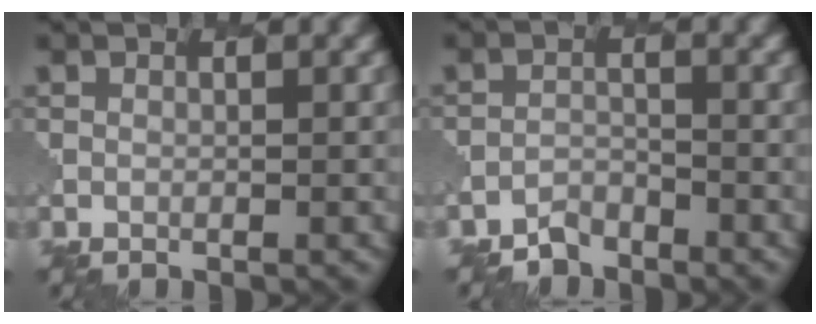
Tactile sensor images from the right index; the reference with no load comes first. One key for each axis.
{"total": 1.6, "fx": -1.5, "fy": 0.6, "fz": -0.2, "tx": 0.005, "ty": 0.003, "tz": -0.028}